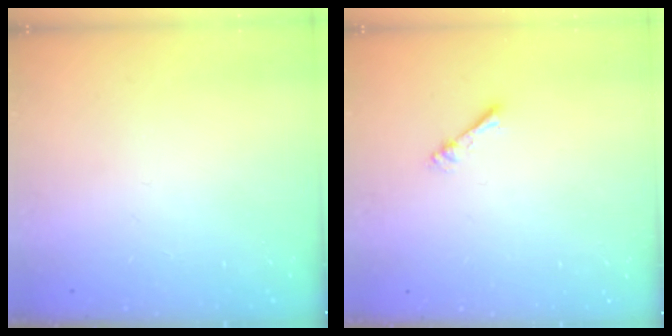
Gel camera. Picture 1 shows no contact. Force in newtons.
{"total": 1.7, "press": 1.7, "slide": 0.2}